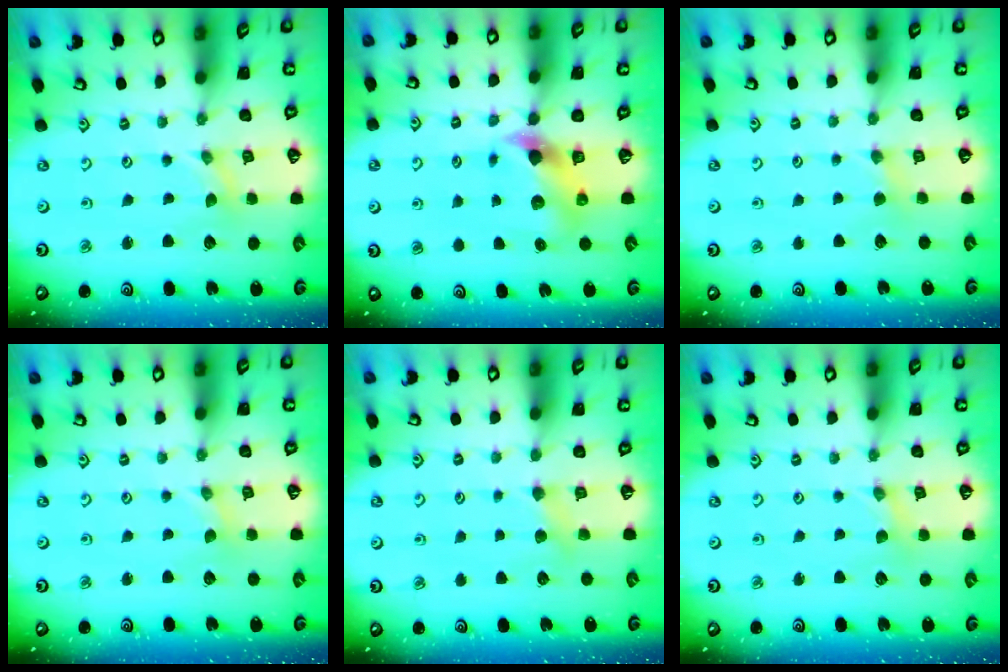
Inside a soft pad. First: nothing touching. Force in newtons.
{"total": 7.4, "press": 7.3, "slide": 1.2}
{"total": 1.9, "press": 1.9, "slide": 0.4}
{"total": 0.0}
{"total": 5.1, "press": 5.1, "slide": 0.6}
{"total": 1.5, "press": 1.5, "slide": 0.3}